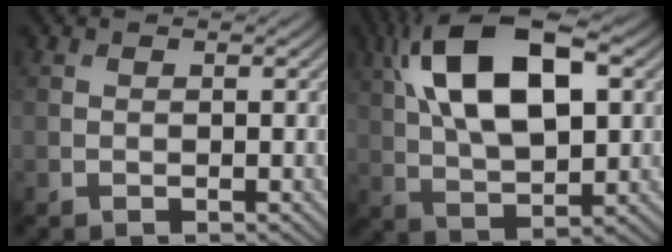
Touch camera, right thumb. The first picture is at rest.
{"total": 15.8, "force": [5.1, 7.5, 12.9], "torque": [-0.247, 0.029, 0.078]}